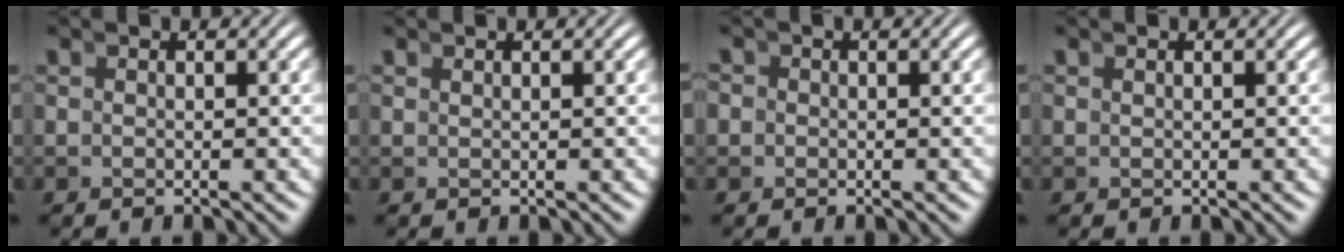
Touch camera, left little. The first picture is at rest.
{"total": 0.5, "force": [0.4, -0.3, -0.1], "torque": [0.012, 0.006, 0.009]}
{"total": 2.4, "force": [-0.3, 2.3, 0.4], "torque": [-0.013, -0.002, -0.011]}
{"total": 0.0}